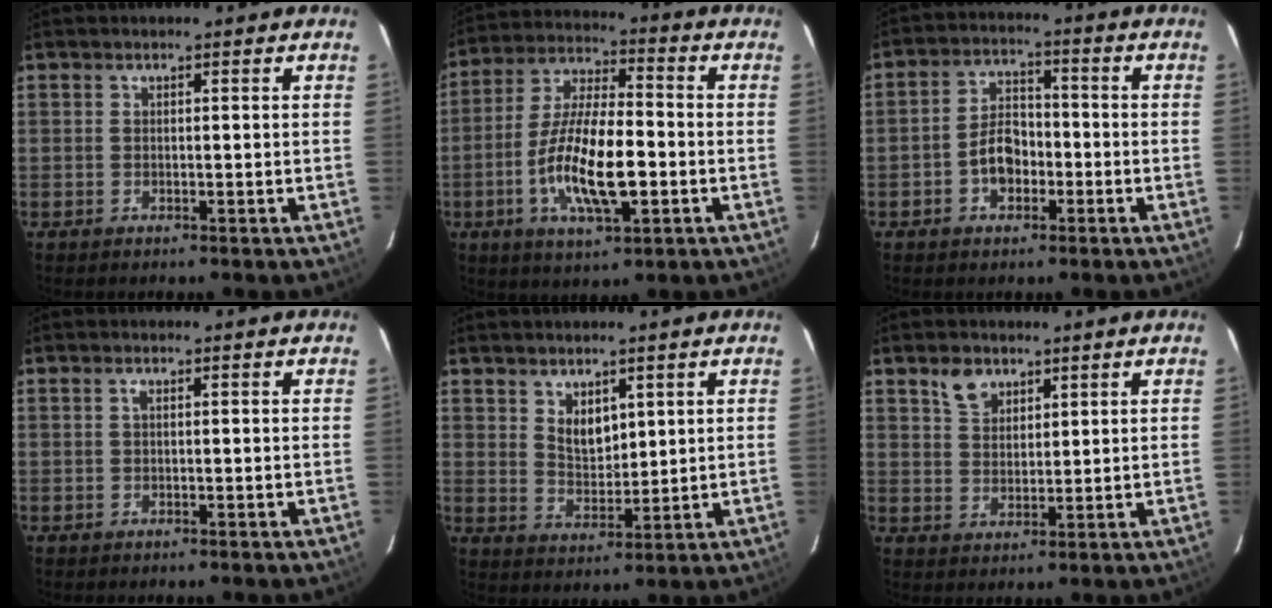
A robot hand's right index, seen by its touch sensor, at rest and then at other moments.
{"total": 15.0, "force": [-4.0, 4.9, 13.6], "torque": [-0.270, -0.008, -0.074]}
{"total": 6.4, "force": [-2.4, 4.3, 4.2], "torque": [-0.080, 0.019, -0.036]}
{"total": 0.7, "force": [0.2, 0.1, 0.6], "torque": [-0.014, 0.003, 0.001]}
{"total": 5.2, "force": [2.9, 3.1, 3.1], "torque": [-0.046, -0.002, 0.057]}
{"total": 4.8, "force": [3.1, 3.0, 2.0], "torque": [-0.030, 0.009, 0.060]}